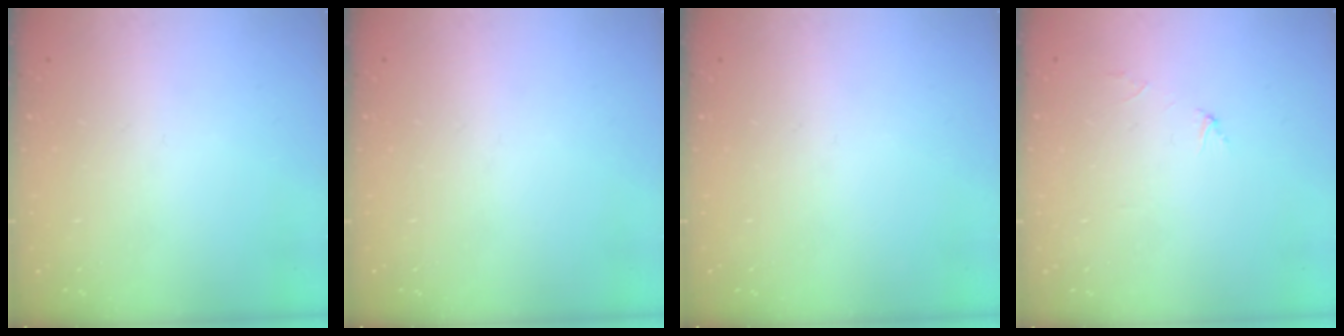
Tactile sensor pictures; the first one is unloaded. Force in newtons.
{"total": 0.0}
{"total": 0.0}
{"total": 2.9, "press": 2.9, "slide": 0.3}